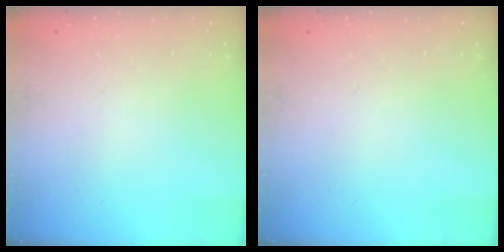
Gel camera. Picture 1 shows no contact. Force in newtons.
{"total": 0.0}